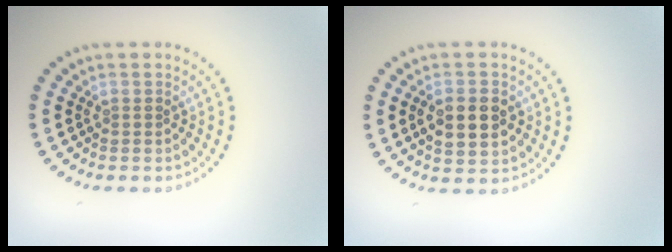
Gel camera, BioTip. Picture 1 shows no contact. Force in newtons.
{"total": 4.6, "press": 4.5, "slide": 0.3}